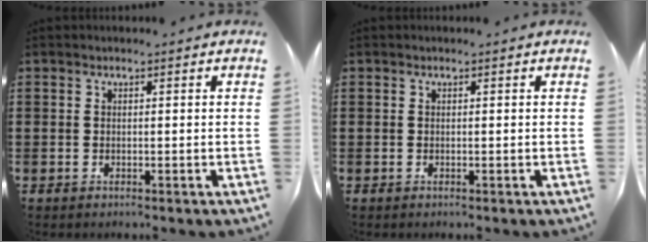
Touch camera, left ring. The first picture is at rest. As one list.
[{"total": 0.0}]